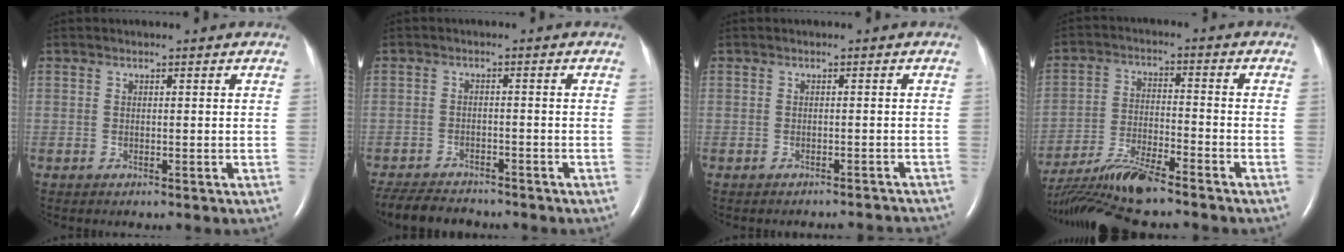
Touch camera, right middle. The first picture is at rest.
{"total": 8.1, "force": [-7.4, 2.0, 2.6], "torque": [-0.044, -0.013, -0.115]}
{"total": 4.9, "force": [-4.8, 0.9, 0.5], "torque": [-0.004, 0.000, -0.046]}
{"total": 11.9, "force": [-10.4, 0.4, 5.8], "torque": [-0.114, -0.014, -0.187]}